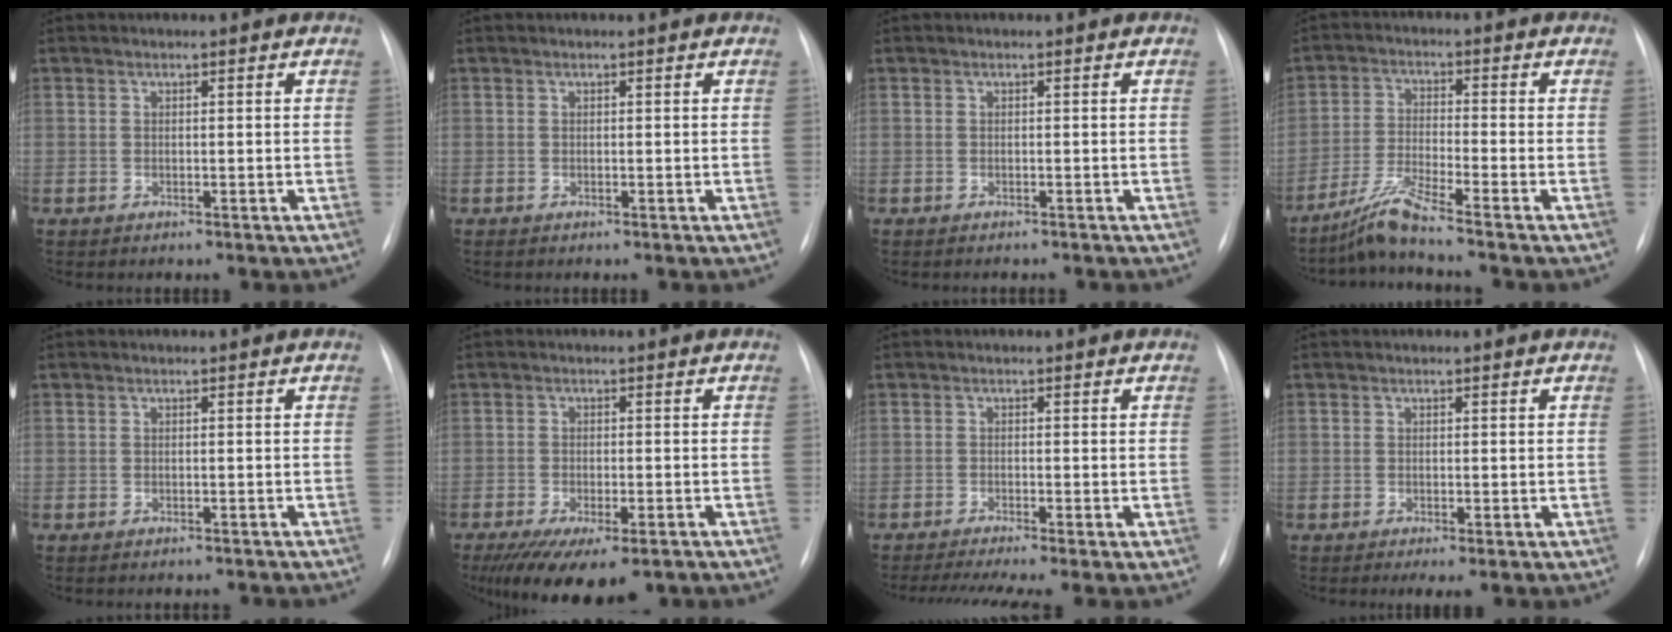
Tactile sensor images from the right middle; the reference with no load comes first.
{"total": 0.0}
{"total": 2.5, "force": [-2.4, 0.4, 0.8], "torque": [-0.015, -0.006, -0.026]}
{"total": 5.8, "force": [-4.9, -1.7, 2.6], "torque": [-0.063, -0.029, -0.100]}
{"total": 3.7, "force": [-3.5, 0.6, 1.0], "torque": [-0.016, -0.004, -0.038]}
{"total": 12.8, "force": [-8.9, 4.2, 8.3], "torque": [-0.141, -0.023, -0.129]}
{"total": 6.4, "force": [-4.9, -0.2, 4.1], "torque": [-0.069, -0.013, -0.077]}
{"total": 1.1, "force": [-0.5, 0.2, 1.0], "torque": [-0.019, -0.005, -0.006]}